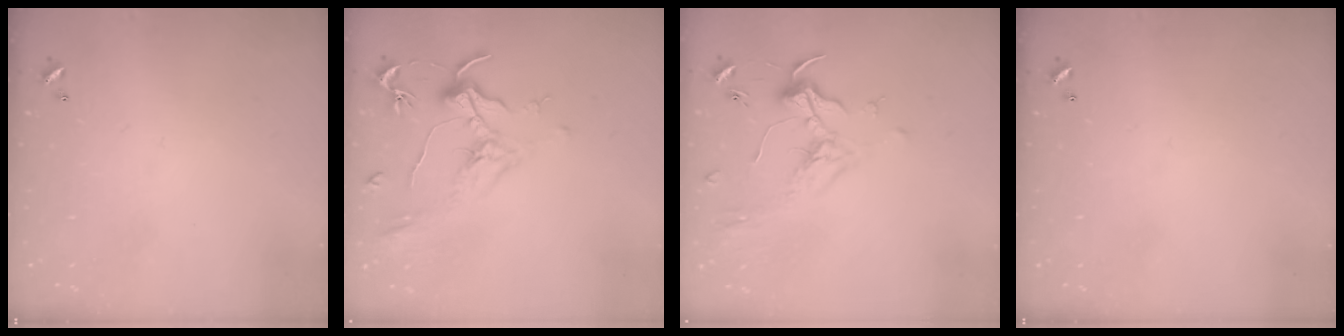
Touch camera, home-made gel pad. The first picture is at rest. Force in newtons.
{"total": 1.9, "press": 1.7, "slide": 0.9}
{"total": 1.8, "press": 1.6, "slide": 0.9}
{"total": 0.0}